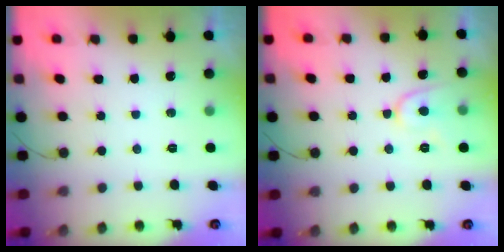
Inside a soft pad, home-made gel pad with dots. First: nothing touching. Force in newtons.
{"total": 7.4, "press": 7.4, "slide": 0.6}